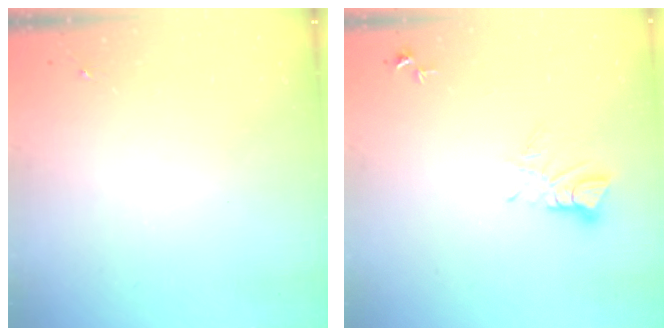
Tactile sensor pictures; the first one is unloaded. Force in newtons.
{"total": 4.3, "press": 4.3, "slide": 0.3}